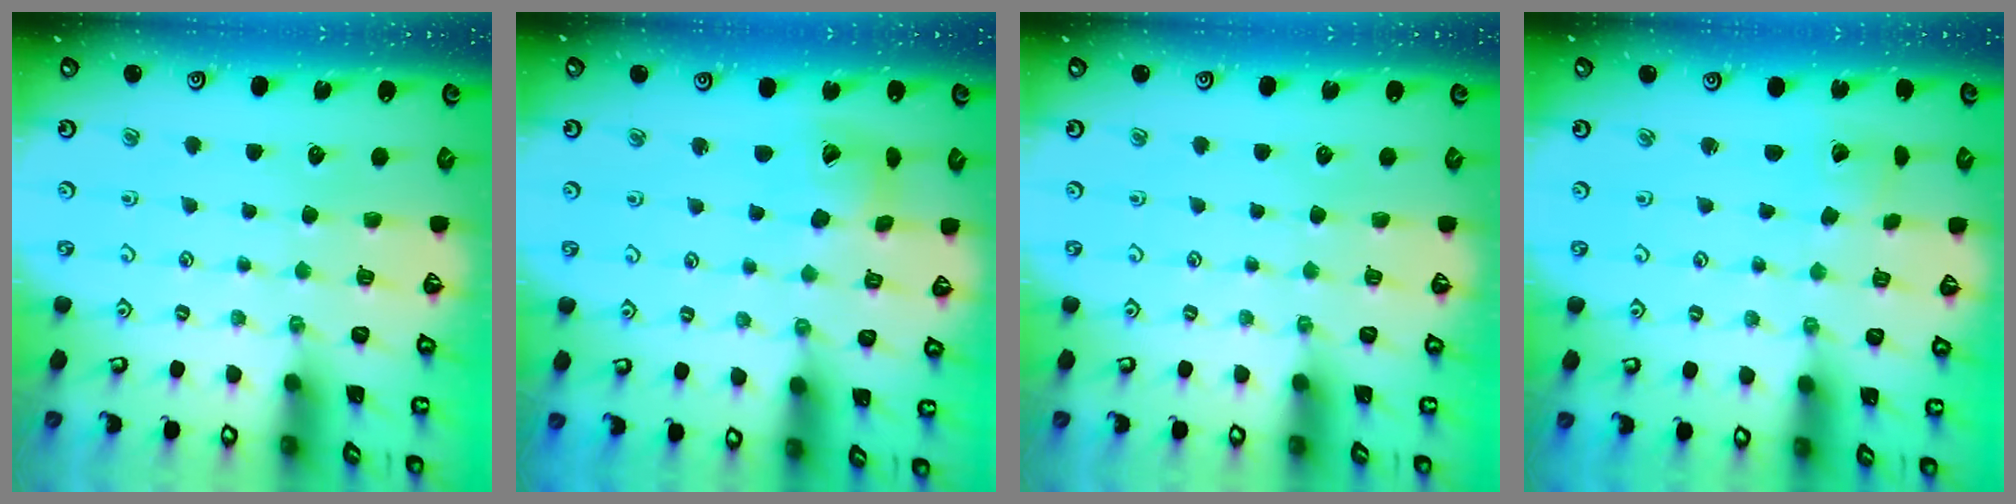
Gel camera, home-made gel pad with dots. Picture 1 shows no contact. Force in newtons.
{"total": 9.5, "press": 9.4, "slide": 1.3}
{"total": 0.0}
{"total": 2.2, "press": 2.2, "slide": 0.1}